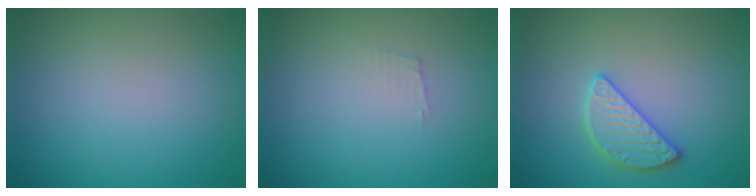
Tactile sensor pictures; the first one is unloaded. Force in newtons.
{"total": 0.7, "press": 0.7, "slide": 0.1}
{"total": 2.8, "press": 2.8, "slide": 0.3}